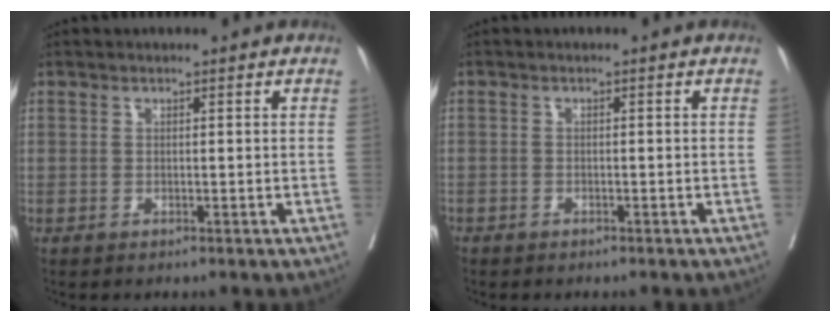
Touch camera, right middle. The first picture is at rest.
{"total": 1.0, "force": [-0.8, 0.6, 0.0], "torque": [-0.010, 0.002, -0.016]}